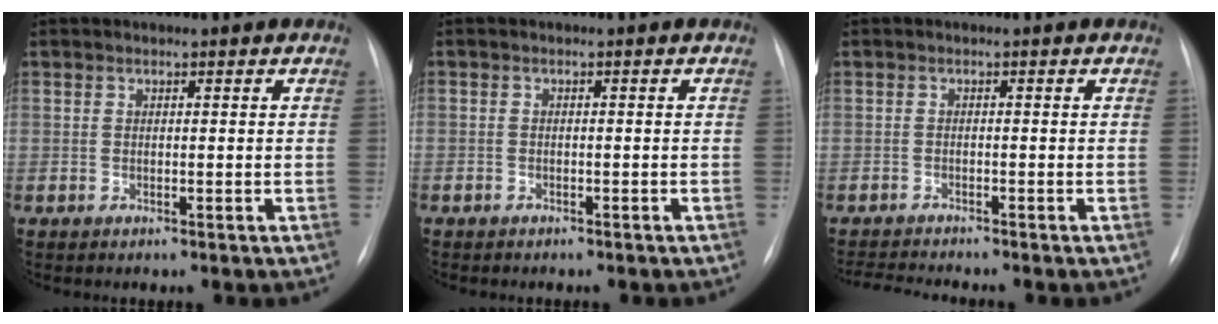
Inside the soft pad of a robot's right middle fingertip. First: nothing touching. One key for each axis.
{"total": 1.9, "fx": -1.5, "fy": 1.0, "fz": 0.6, "tx": -0.012, "ty": 0.000, "tz": -0.015}
{"total": 4.2, "fx": -4.0, "fy": -0.7, "fz": 1.0, "tx": -0.019, "ty": -0.017, "tz": -0.067}